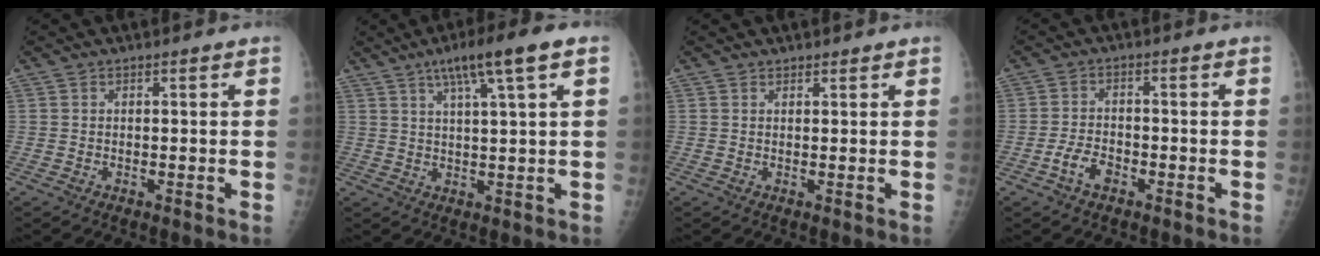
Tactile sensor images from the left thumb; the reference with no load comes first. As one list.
[{"total": 9.1, "force": [4.5, 0.3, 7.9], "torque": [-0.134, 0.000, 0.076]}, {"total": 0.7, "force": [0.6, 0.4, -0.1], "torque": [0.011, -0.006, 0.009]}, {"total": 4.2, "force": [-2.3, 2.4, 2.4], "torque": [-0.043, 0.018, -0.043]}]